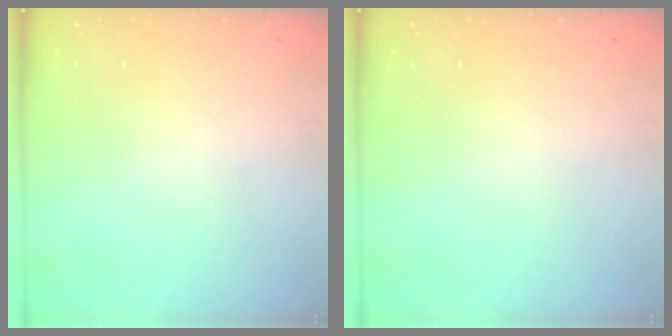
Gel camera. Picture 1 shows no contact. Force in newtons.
{"total": 0.0}